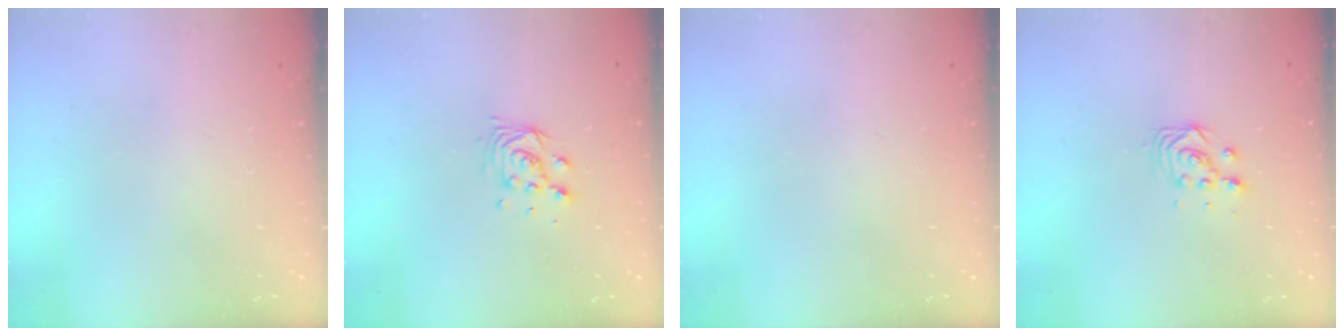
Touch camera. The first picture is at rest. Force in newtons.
{"total": 6.4, "press": 6.4, "slide": 0.3}
{"total": 0.0}
{"total": 5.3, "press": 5.2, "slide": 0.2}